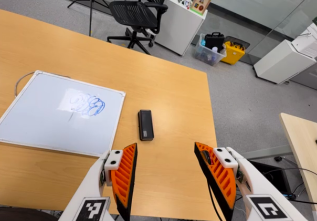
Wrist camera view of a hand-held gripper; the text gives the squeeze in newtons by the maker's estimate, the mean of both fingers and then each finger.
{"total": 0.0}